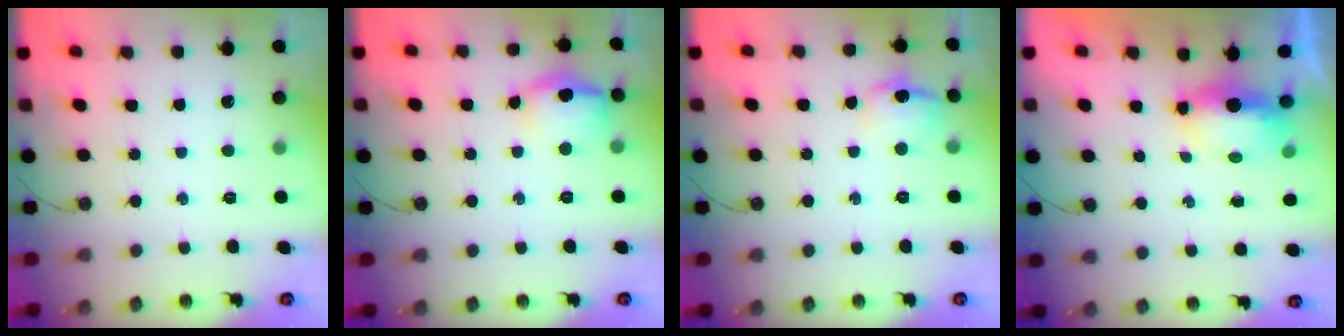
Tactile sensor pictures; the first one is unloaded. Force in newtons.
{"total": 11.9, "press": 11.7, "slide": 2.2}
{"total": 10.3, "press": 10.3, "slide": 0.8}
{"total": 6.2, "press": 6.1, "slide": 1.1}